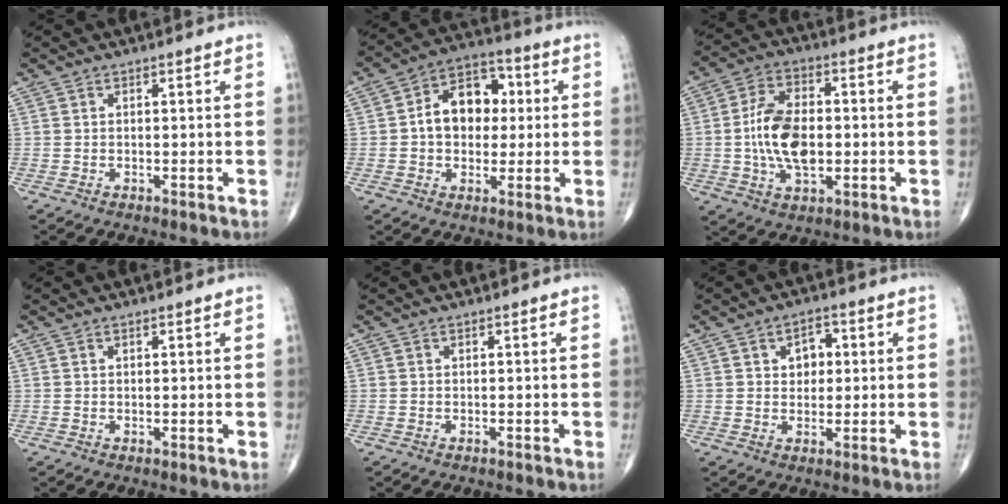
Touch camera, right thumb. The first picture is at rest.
{"total": 12.5, "force": [1.1, 9.1, 8.5], "torque": [-0.095, 0.023, 0.011]}
{"total": 12.5, "force": [-0.7, 7.1, 10.3], "torque": [-0.182, 0.009, -0.013]}
{"total": 0.0}
{"total": 0.0}
{"total": 4.9, "force": [1.1, 3.6, 3.1], "torque": [-0.020, 0.001, 0.013]}